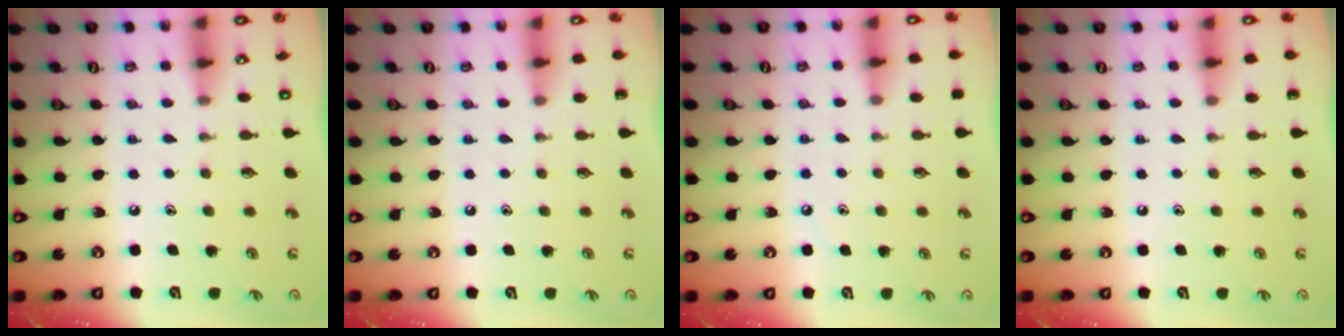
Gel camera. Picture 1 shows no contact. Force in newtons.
{"total": 0.0}
{"total": 4.5, "press": 4.5, "slide": 0.8}
{"total": 0.0}